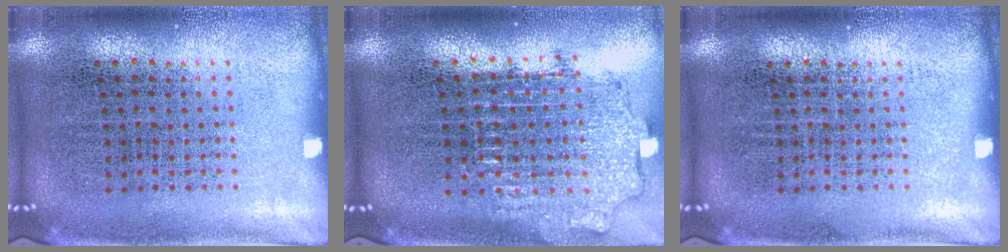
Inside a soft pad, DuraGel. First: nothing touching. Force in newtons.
{"total": 1.9, "press": 1.5, "slide": 1.2}
{"total": 0.0}